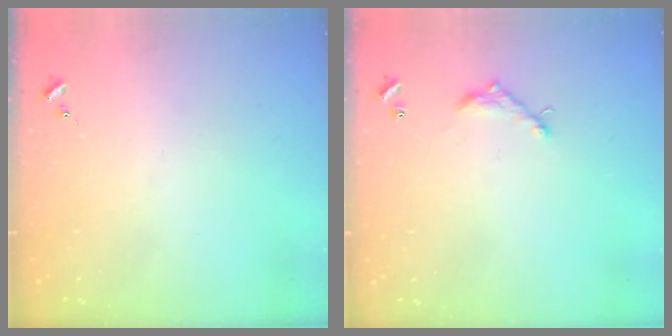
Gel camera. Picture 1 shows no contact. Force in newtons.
{"total": 7.3, "press": 7.3, "slide": 0.6}